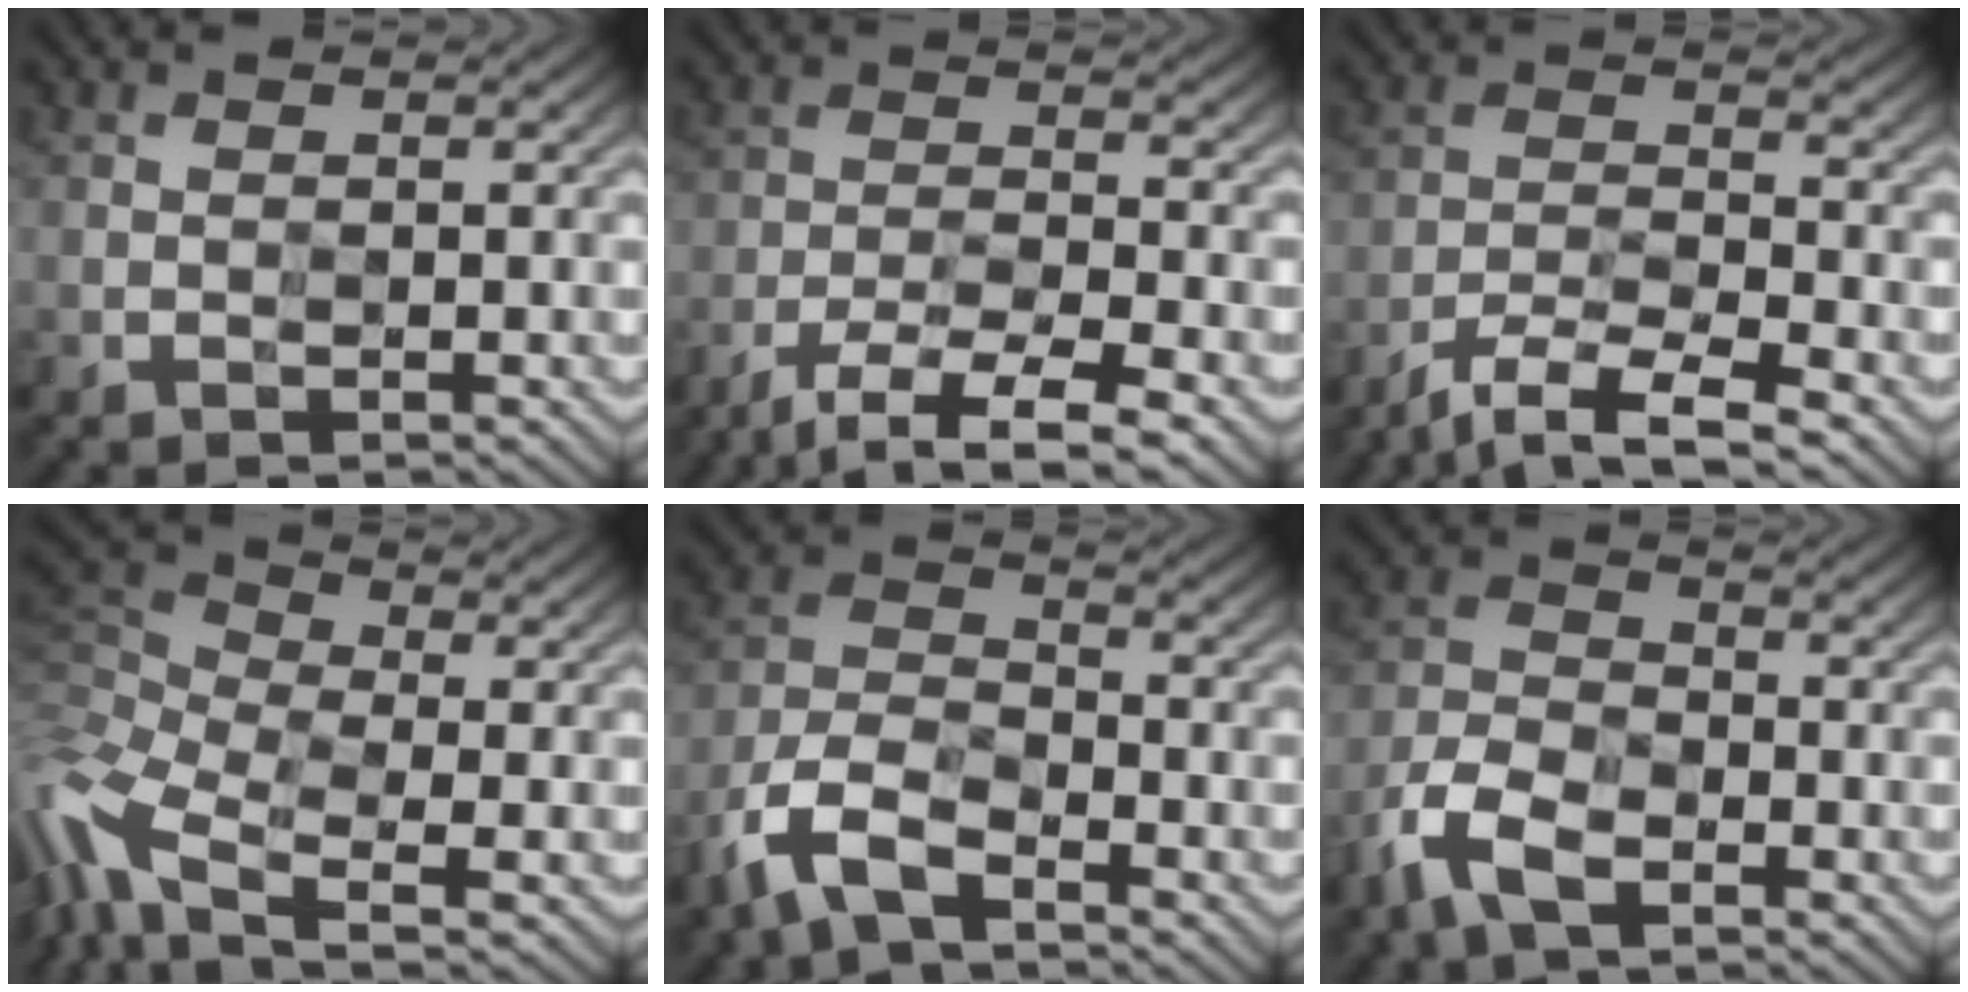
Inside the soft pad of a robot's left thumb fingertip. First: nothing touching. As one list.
[{"total": 6.8, "force": [-6.2, 0.7, 2.9], "torque": [-0.055, -0.004, -0.115]}, {"total": 6.5, "force": [-6.1, 0.5, 2.4], "torque": [-0.046, -0.005, -0.119]}, {"total": 11.2, "force": [-4.9, 6.1, 8.0], "torque": [-0.228, 0.004, -0.095]}, {"total": 8.7, "force": [-6.5, 3.3, 4.7], "torque": [-0.099, -0.009, -0.142]}, {"total": 7.7, "force": [-5.5, 3.6, 4.1], "torque": [-0.090, -0.008, -0.115]}]